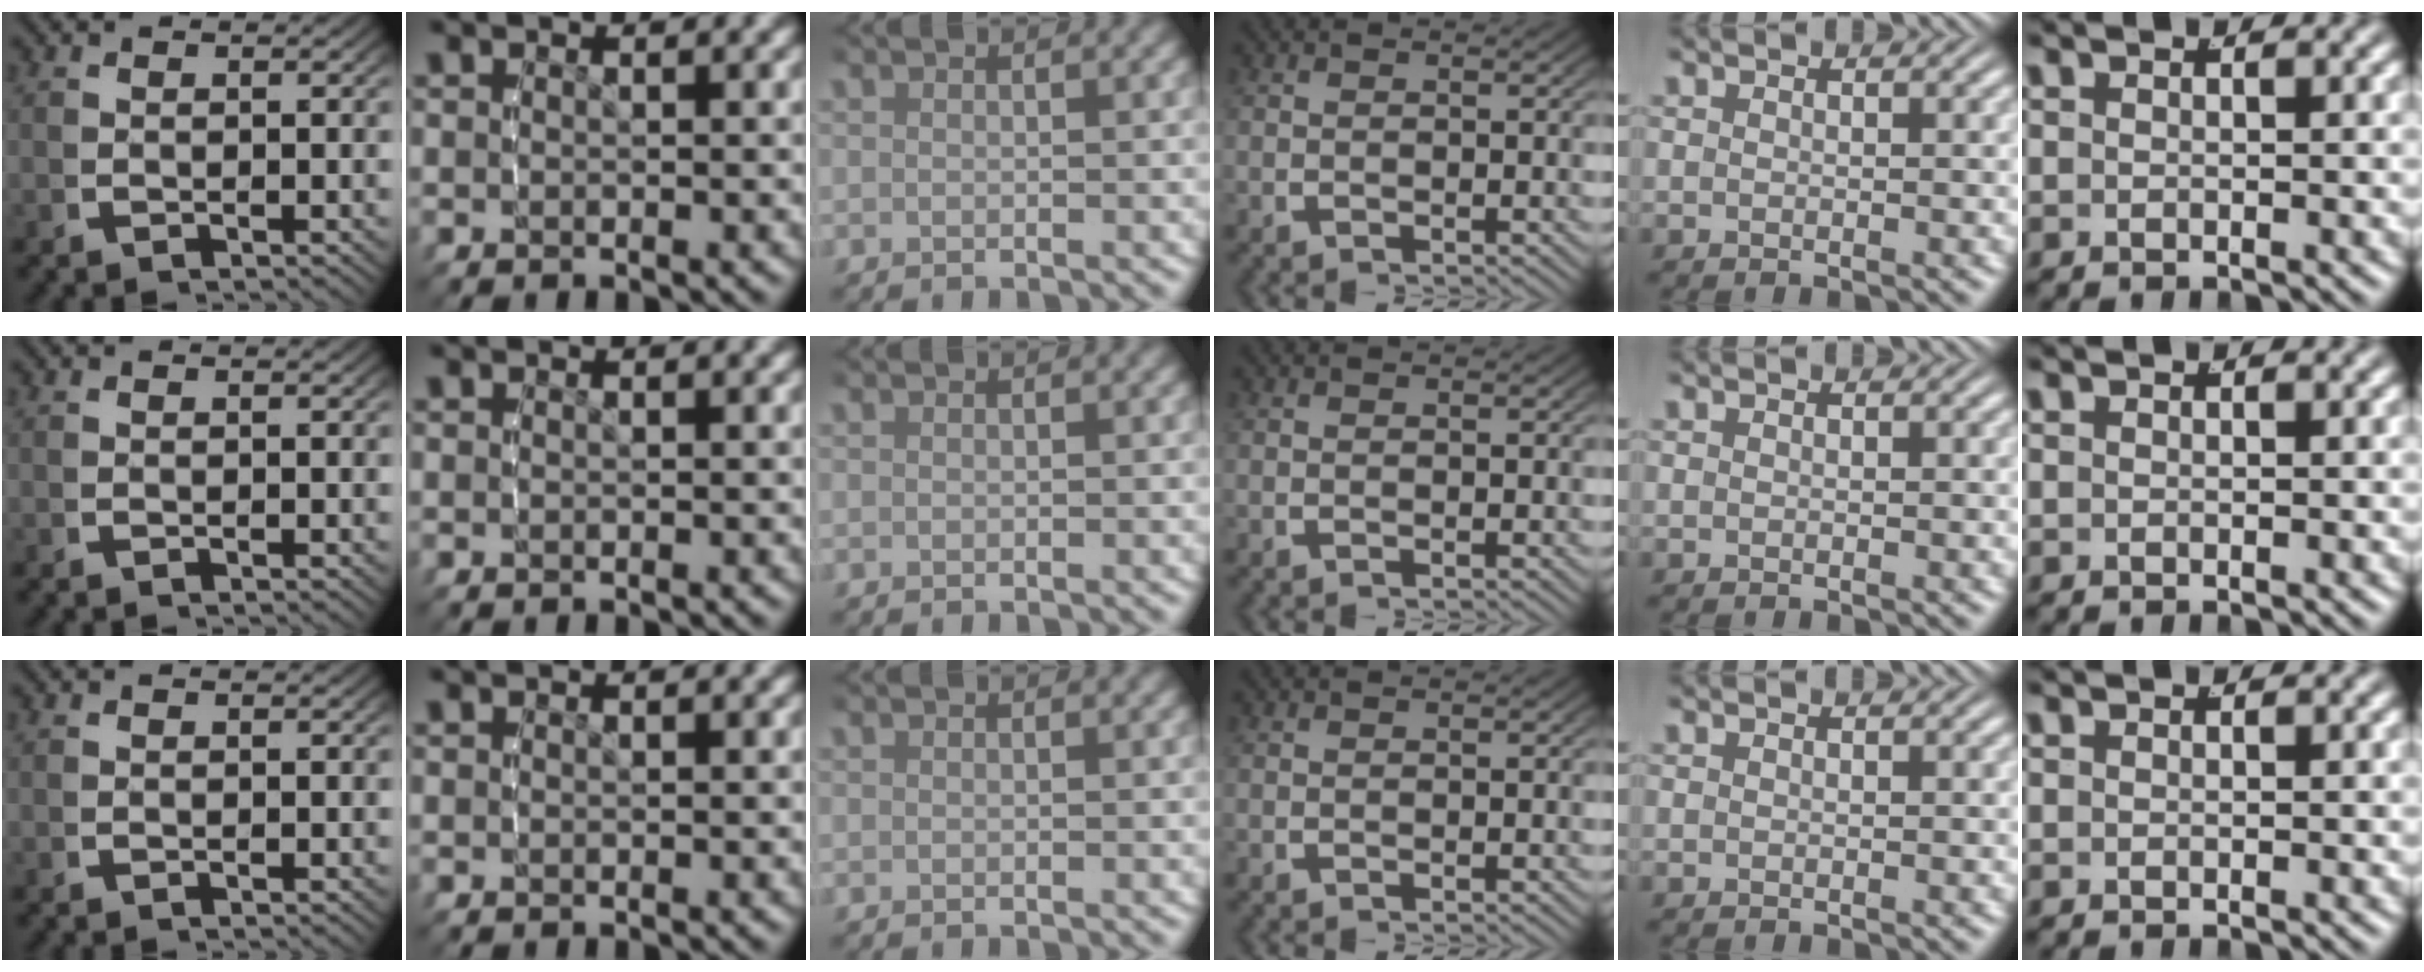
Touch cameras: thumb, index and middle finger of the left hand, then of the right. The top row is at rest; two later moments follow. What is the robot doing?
{"motion": "lift_and_place", "object": "bottle"}